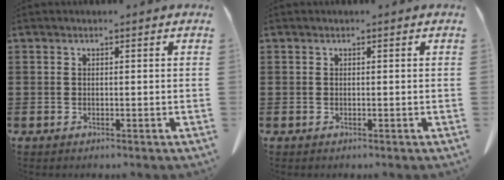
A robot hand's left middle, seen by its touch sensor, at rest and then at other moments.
{"total": 0.0}